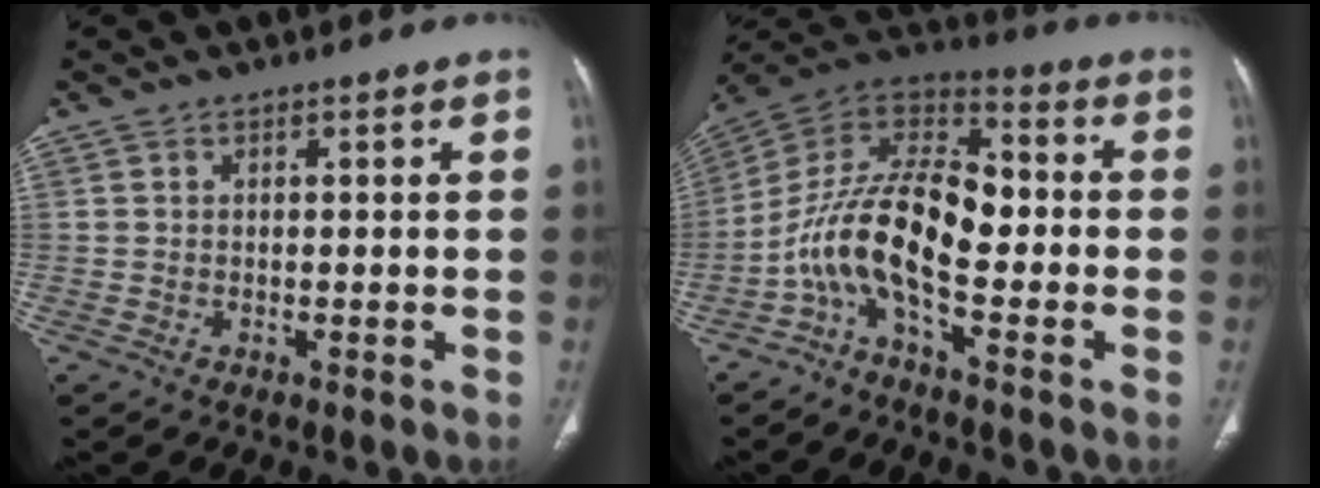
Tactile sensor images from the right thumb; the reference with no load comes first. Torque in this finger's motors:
{"motor_torque": [2.52, 2.48, 1.43, -1.33, 0.33]}